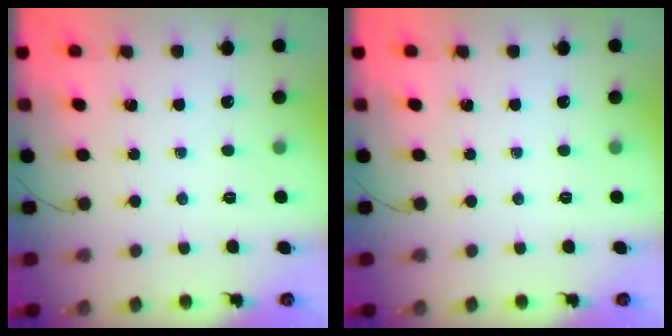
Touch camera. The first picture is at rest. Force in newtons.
{"total": 0.0}